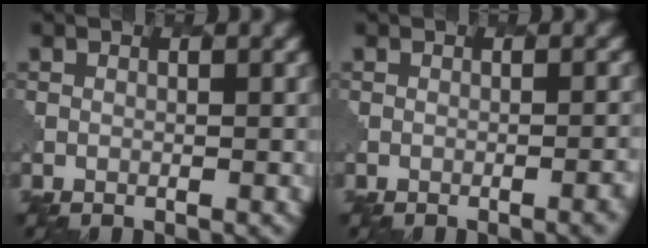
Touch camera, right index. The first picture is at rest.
{"total": 3.0, "force": [-1.6, 1.0, 2.3], "torque": [-0.004, 0.012, -0.015]}